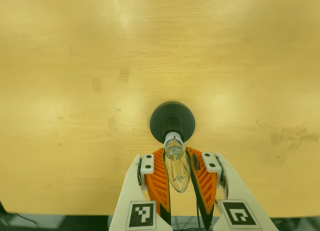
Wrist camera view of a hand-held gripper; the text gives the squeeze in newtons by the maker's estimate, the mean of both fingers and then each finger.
{"total": 20.3, "left": 19.4, "right": 21.1}